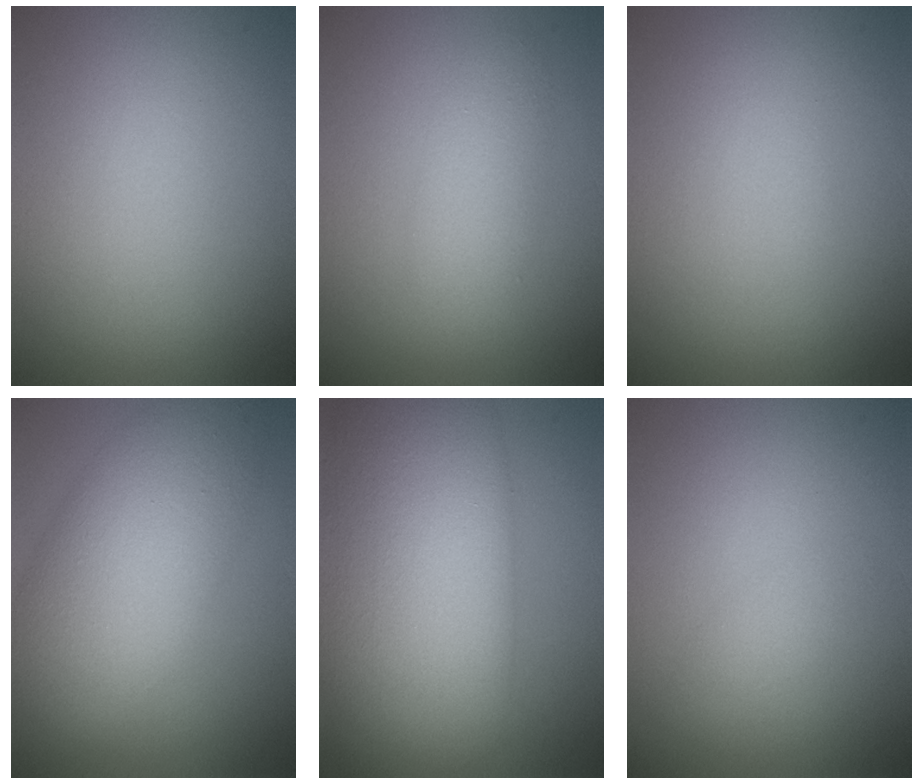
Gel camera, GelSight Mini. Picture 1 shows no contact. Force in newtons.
{"total": 2.7, "press": 2.7, "slide": 0.1}
{"total": 0.0}
{"total": 8.5, "press": 8.5, "slide": 0.4}
{"total": 14.1, "press": 14.1, "slide": 0.8}
{"total": 1.1, "press": 1.1, "slide": 0.0}